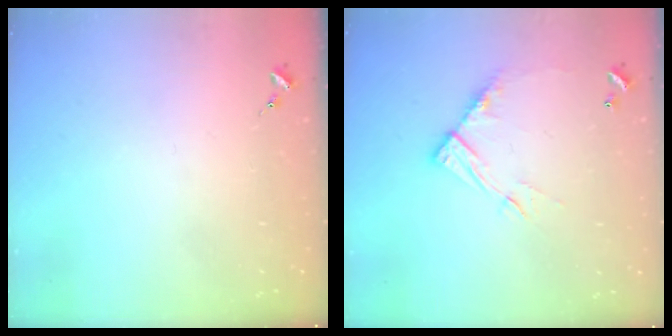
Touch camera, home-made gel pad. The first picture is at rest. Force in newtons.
{"total": 11.5, "press": 11.5, "slide": 0.8}